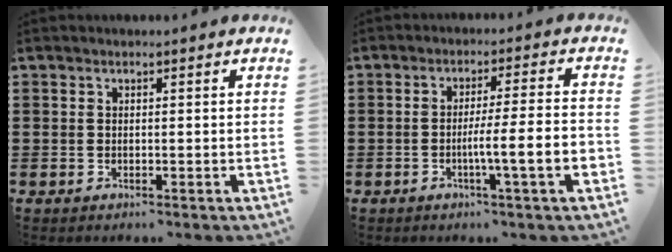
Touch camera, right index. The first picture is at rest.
{"total": 7.1, "force": [-2.1, -0.1, 6.8], "torque": [-0.119, -0.013, -0.041]}